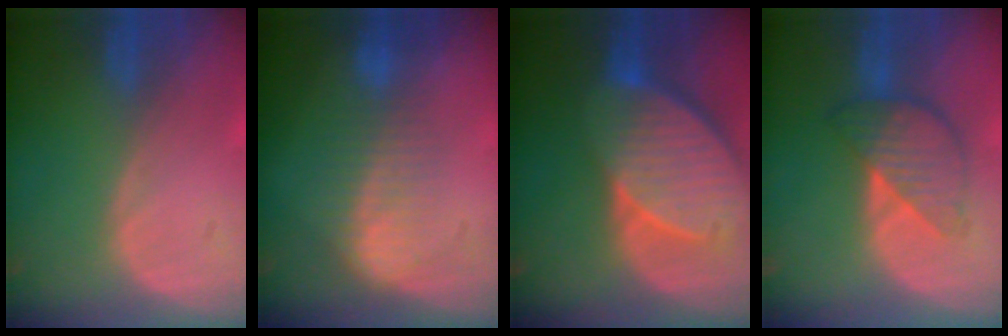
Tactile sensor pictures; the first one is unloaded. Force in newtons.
{"total": 7.3, "press": 6.2, "slide": 3.8}
{"total": 10.7, "press": 9.4, "slide": 5.1}
{"total": 6.2, "press": 6.2, "slide": 0.4}